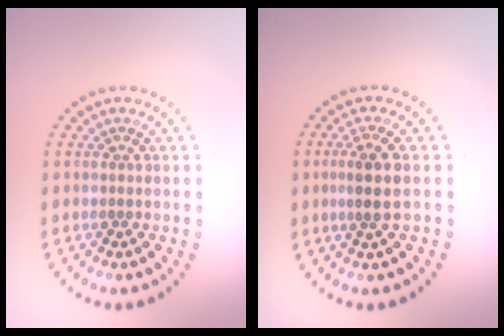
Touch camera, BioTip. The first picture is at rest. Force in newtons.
{"total": 2.6, "press": 2.3, "slide": 1.2}